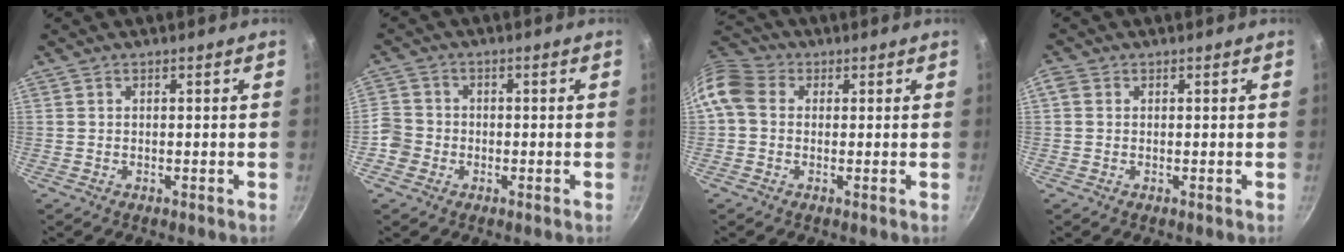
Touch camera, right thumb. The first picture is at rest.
{"total": 5.0, "force": [-1.9, 4.4, 1.4], "torque": [-0.010, 0.023, -0.044]}
{"total": 10.3, "force": [1.1, 8.4, 5.8], "torque": [-0.114, 0.024, 0.002]}
{"total": 1.6, "force": [0.3, 1.4, 0.9], "torque": [-0.018, 0.004, 0.002]}